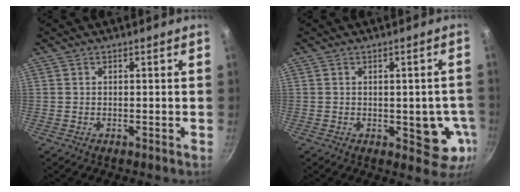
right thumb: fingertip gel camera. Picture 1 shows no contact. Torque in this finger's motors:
{"motor_torque": [2.62, 2.39, 0.96, -0.58, 0.31]}